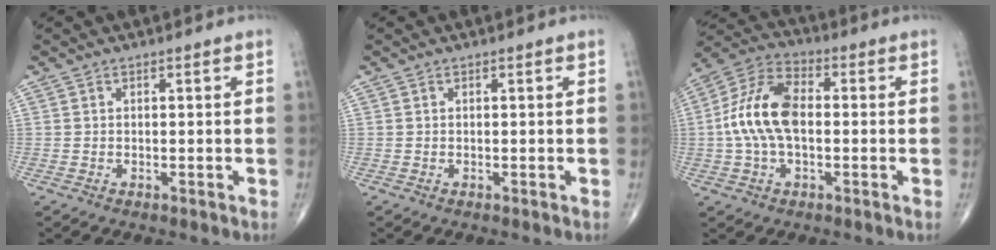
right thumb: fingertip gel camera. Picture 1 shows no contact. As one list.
[{"total": 0.0}, {"total": 13.1, "force": [-0.2, 7.4, 10.8], "torque": [-0.217, 0.032, -0.011]}]